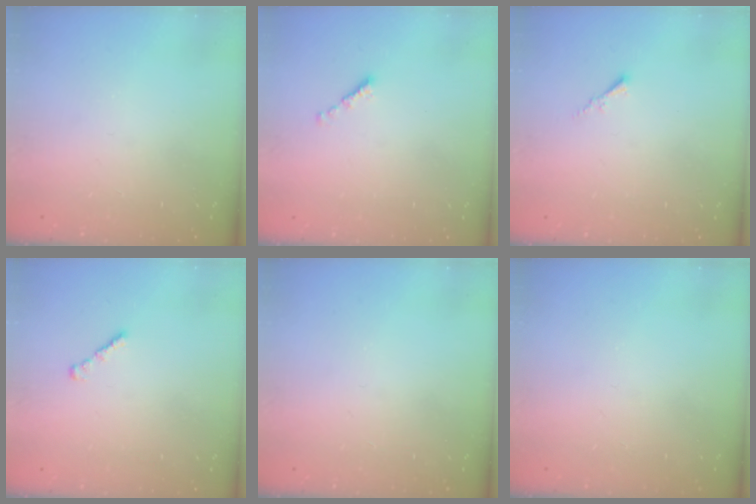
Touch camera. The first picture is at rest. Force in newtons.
{"total": 0.7, "press": 0.5, "slide": 0.4}
{"total": 0.5, "press": 0.4, "slide": 0.3}
{"total": 1.6, "press": 1.5, "slide": 0.5}
{"total": 0.0}
{"total": 0.0}